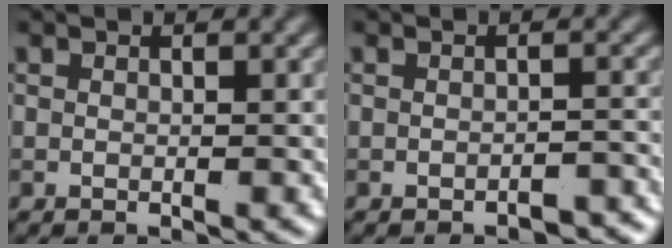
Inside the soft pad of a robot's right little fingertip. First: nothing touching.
{"total": 1.8, "force": [-1.5, 0.7, 0.8], "torque": [-0.006, 0.005, -0.020]}